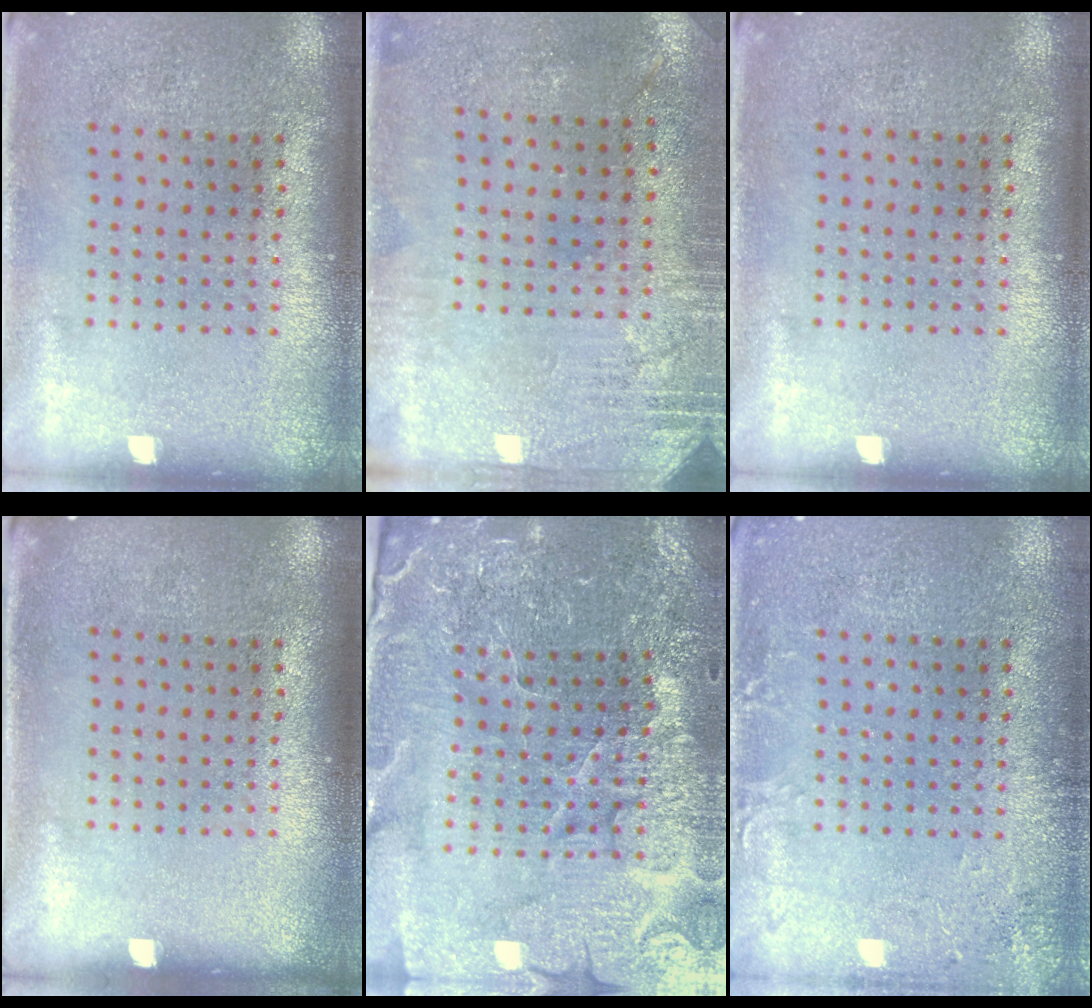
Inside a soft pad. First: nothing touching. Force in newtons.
{"total": 2.8, "press": 2.4, "slide": 1.5}
{"total": 0.0}
{"total": 0.0}
{"total": 4.6, "press": 4.4, "slide": 1.1}
{"total": 2.1, "press": 2.1, "slide": 0.1}